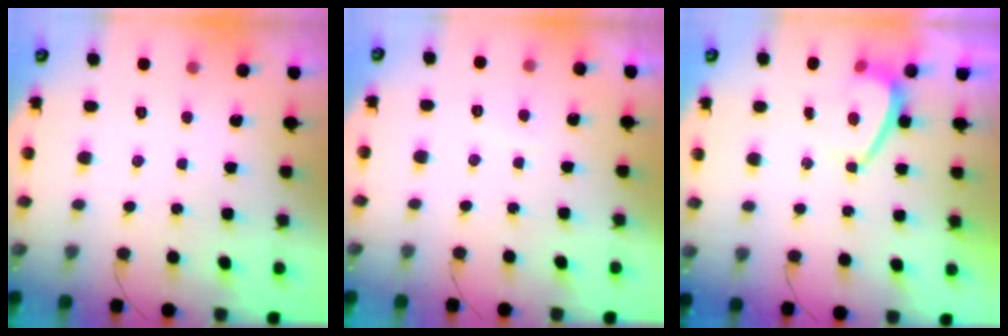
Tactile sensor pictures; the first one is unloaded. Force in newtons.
{"total": 0.8, "press": 0.6, "slide": 0.5}
{"total": 1.2, "press": 1.1, "slide": 0.5}